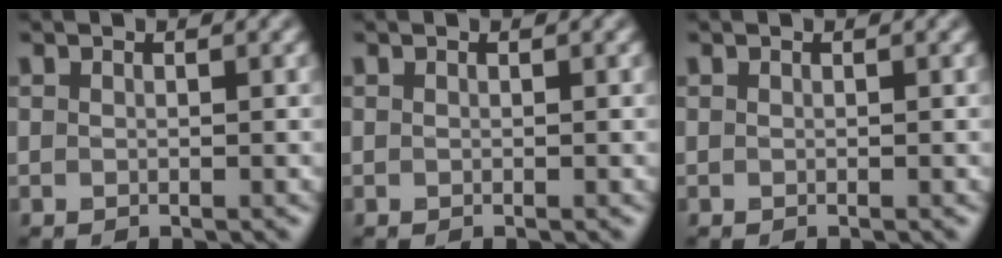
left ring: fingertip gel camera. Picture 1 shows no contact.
{"total": 0.0}
{"total": 0.0}